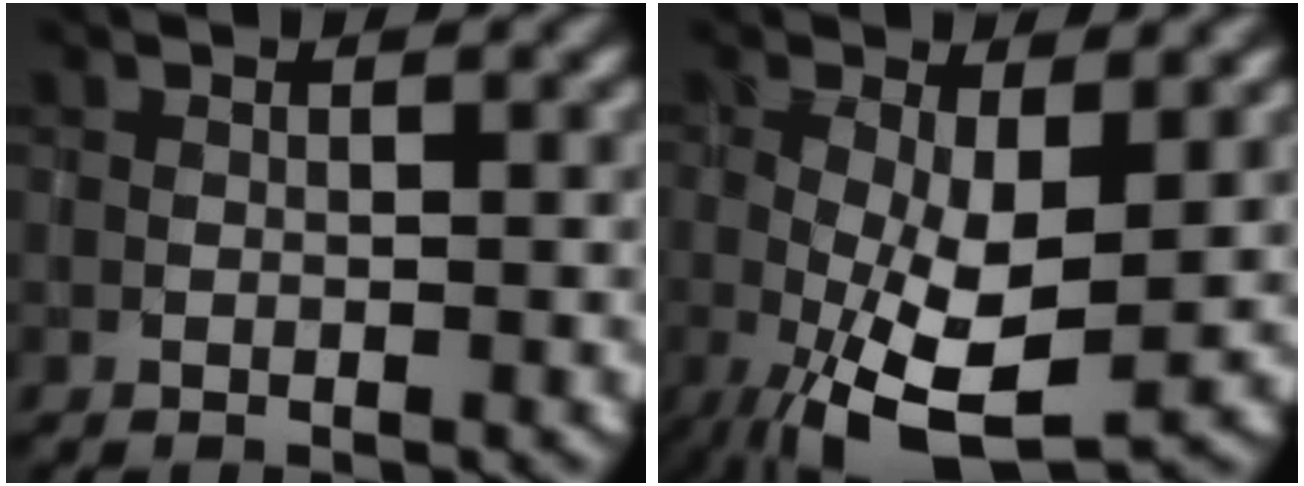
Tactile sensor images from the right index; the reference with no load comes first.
{"total": 8.2, "force": [-1.8, 3.0, 7.5], "torque": [-0.150, -0.019, -0.026]}